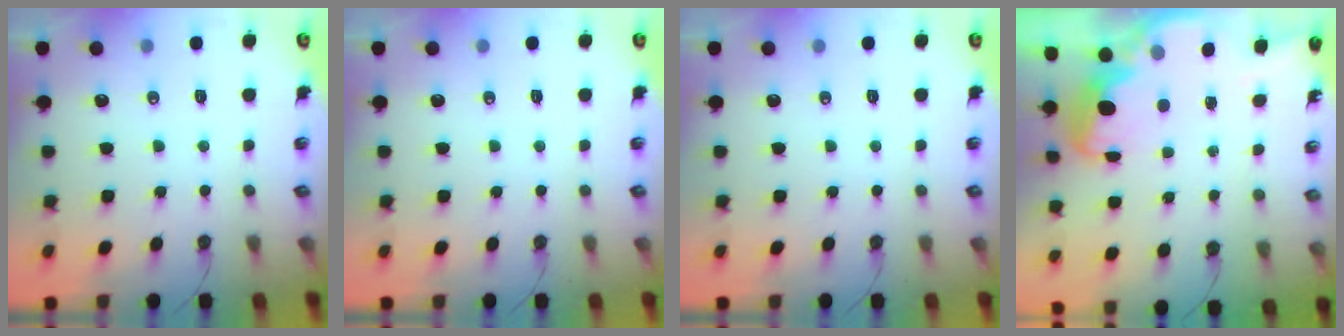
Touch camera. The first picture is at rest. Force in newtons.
{"total": 0.0}
{"total": 0.0}
{"total": 3.1, "press": 3.1, "slide": 0.5}